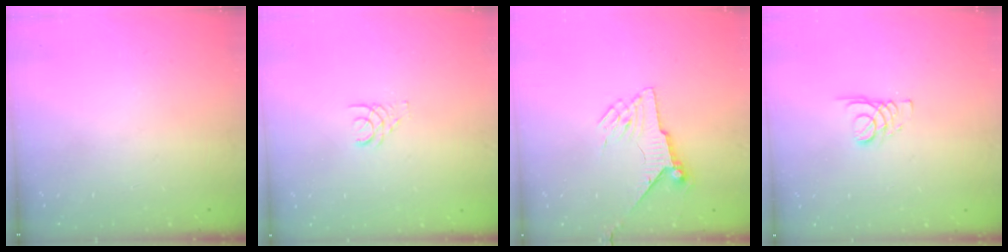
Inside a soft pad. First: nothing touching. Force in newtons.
{"total": 1.7, "press": 1.7, "slide": 0.2}
{"total": 6.7, "press": 6.7, "slide": 1.0}
{"total": 1.8, "press": 1.7, "slide": 0.1}